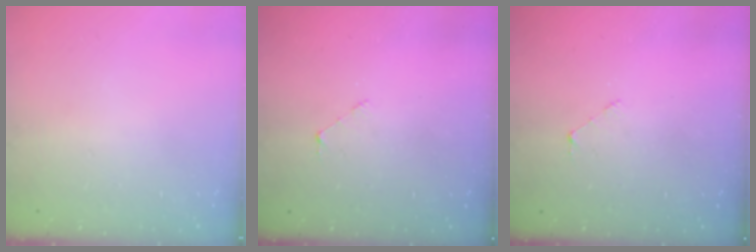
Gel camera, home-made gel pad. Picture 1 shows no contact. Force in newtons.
{"total": 1.6, "press": 1.6, "slide": 0.1}
{"total": 1.6, "press": 1.6, "slide": 0.1}